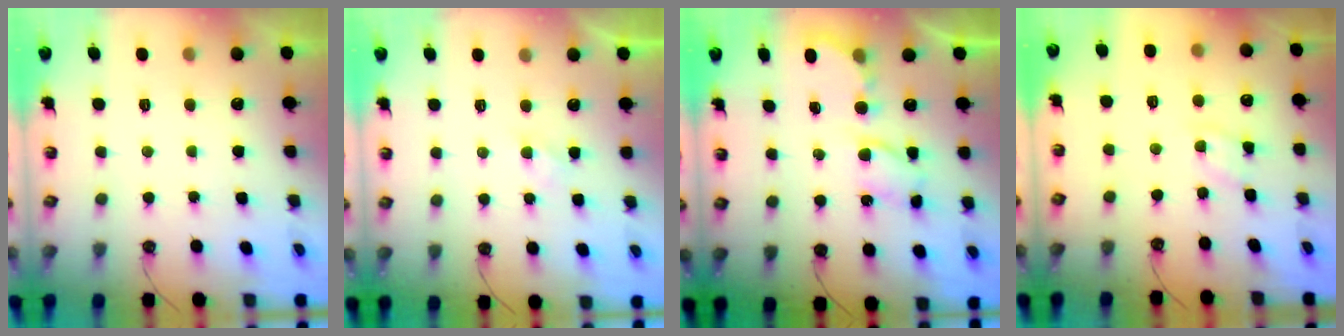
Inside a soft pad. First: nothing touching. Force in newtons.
{"total": 1.5, "press": 1.4, "slide": 0.4}
{"total": 6.2, "press": 6.2, "slide": 0.3}
{"total": 5.1, "press": 5.1, "slide": 0.5}